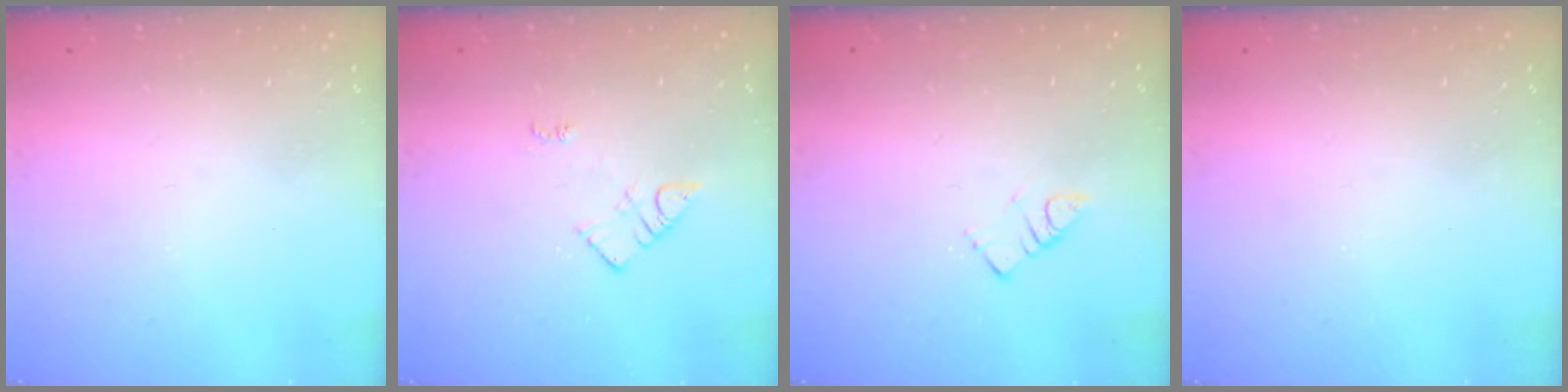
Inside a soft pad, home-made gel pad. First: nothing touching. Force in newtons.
{"total": 4.5, "press": 4.5, "slide": 0.6}
{"total": 3.2, "press": 3.1, "slide": 0.5}
{"total": 0.0}